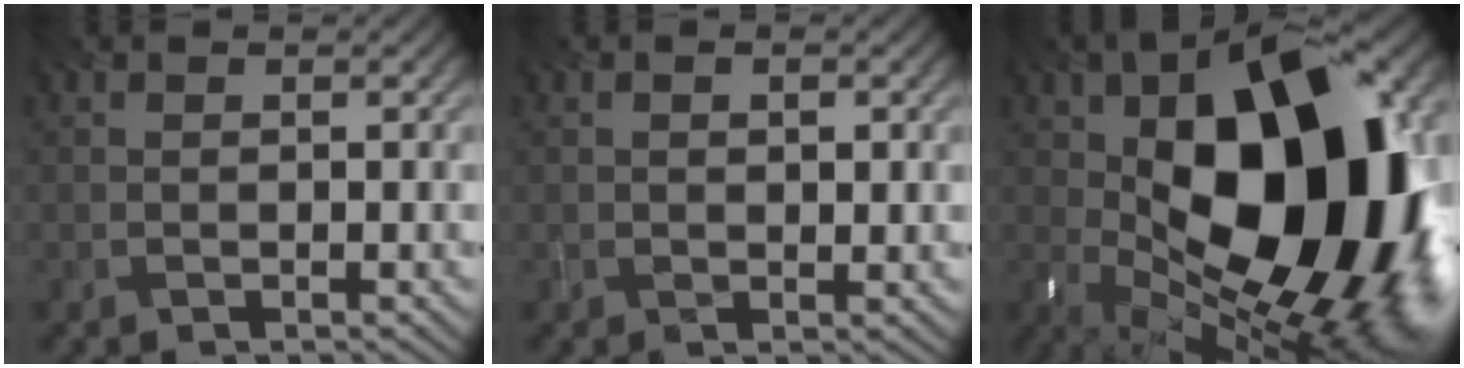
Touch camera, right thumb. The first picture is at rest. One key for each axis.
{"total": 1.4, "fx": 0.1, "fy": 0.7, "fz": 1.2, "tx": -0.018, "ty": -0.004, "tz": 0.008}
{"total": 21.2, "fx": 1.4, "fy": 12.4, "fz": 17.1, "tx": -0.282, "ty": -0.003, "tz": 0.026}